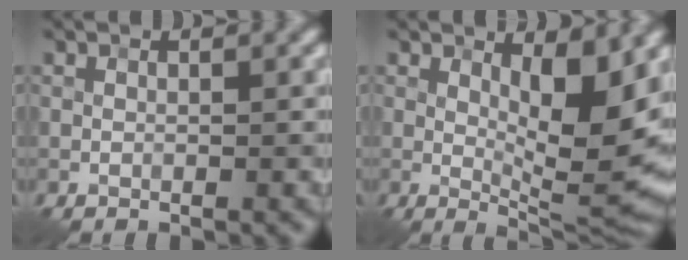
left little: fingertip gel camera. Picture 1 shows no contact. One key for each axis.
{"total": 9.0, "fx": 2.0, "fy": 2.8, "fz": 8.3, "tx": -0.116, "ty": -0.013, "tz": 0.035}